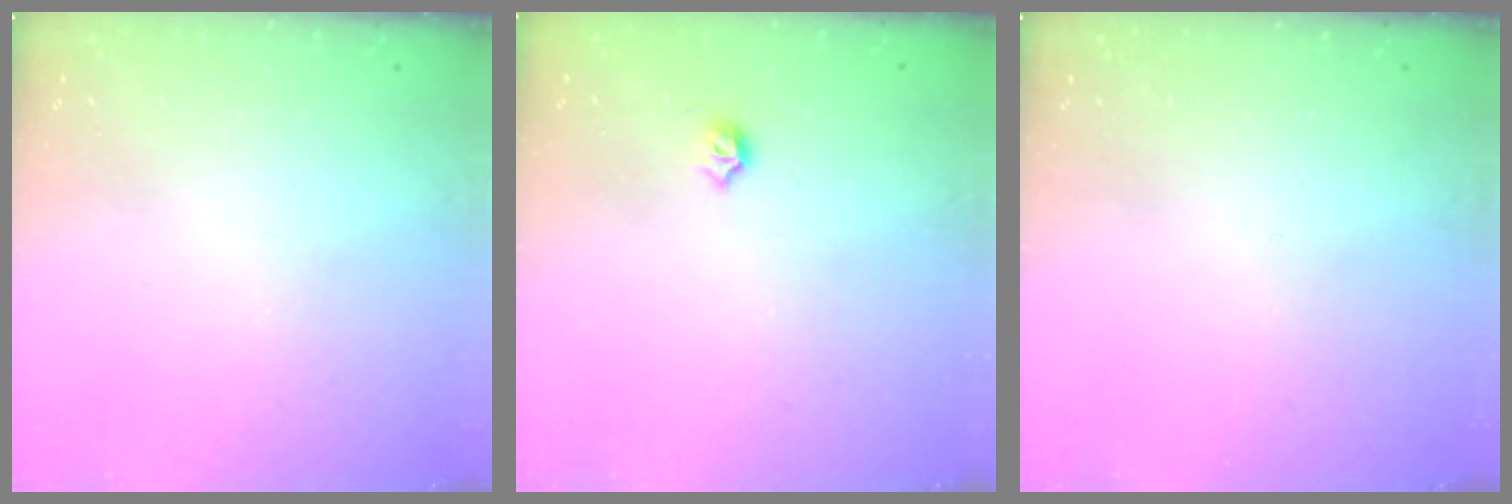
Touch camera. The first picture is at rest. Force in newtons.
{"total": 3.9, "press": 3.9, "slide": 0.6}
{"total": 0.0}